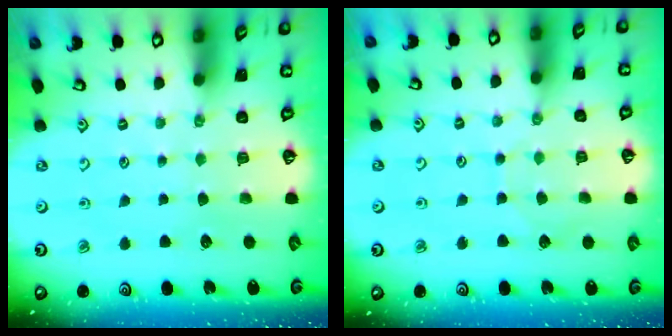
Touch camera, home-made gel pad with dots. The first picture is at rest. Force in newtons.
{"total": 5.1, "press": 5.1, "slide": 0.2}